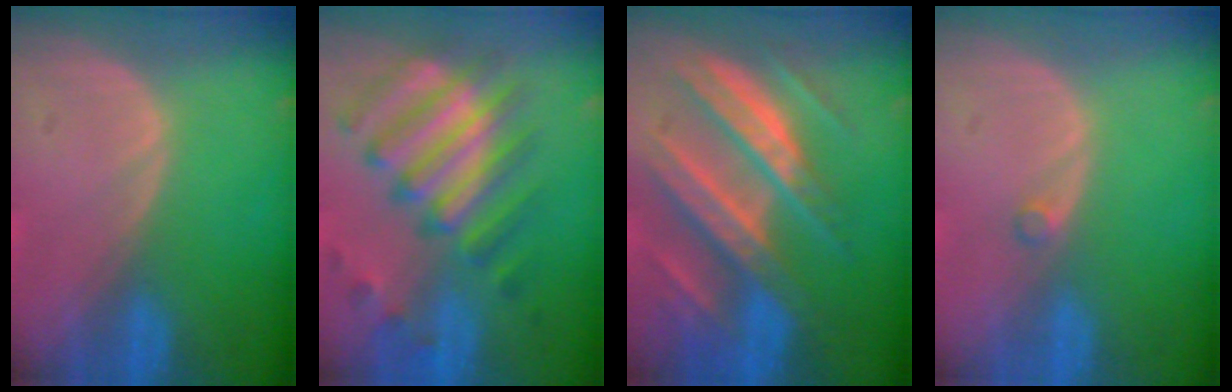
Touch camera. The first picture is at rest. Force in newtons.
{"total": 9.9, "press": 9.7, "slide": 2.2}
{"total": 11.1, "press": 11.1, "slide": 1.0}
{"total": 0.7, "press": 0.7, "slide": 0.1}